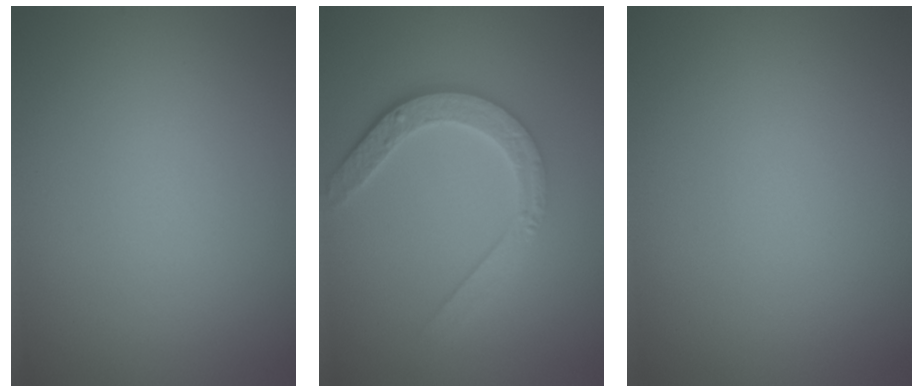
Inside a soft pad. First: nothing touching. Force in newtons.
{"total": 4.7, "press": 3.5, "slide": 3.0}
{"total": 0.0}